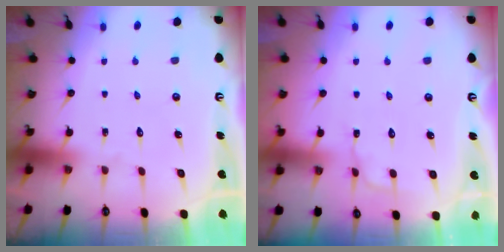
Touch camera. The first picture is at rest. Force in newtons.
{"total": 2.7, "press": 2.7, "slide": 0.3}